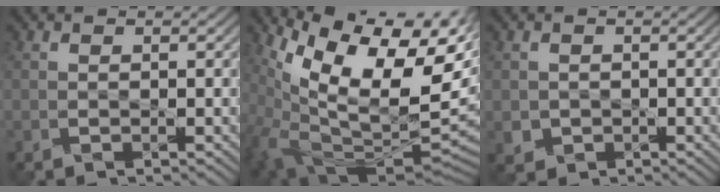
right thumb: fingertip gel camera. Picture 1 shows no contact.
{"total": 14.2, "force": [3.1, 6.2, 12.3], "torque": [-0.203, -0.019, 0.080]}
{"total": 1.3, "force": [0.0, 1.2, -0.5], "torque": [0.004, -0.004, 0.003]}